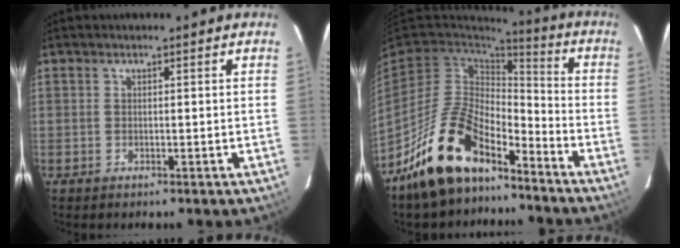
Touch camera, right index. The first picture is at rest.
{"total": 16.2, "force": [-11.9, 6.9, 8.5], "torque": [-0.179, 0.010, -0.210]}